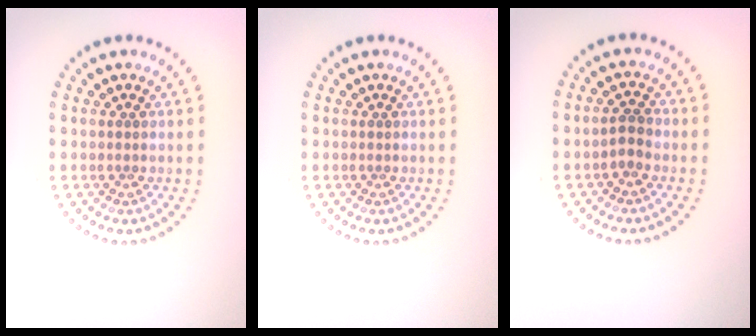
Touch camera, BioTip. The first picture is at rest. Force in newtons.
{"total": 0.0}
{"total": 1.6, "press": 1.5, "slide": 0.6}